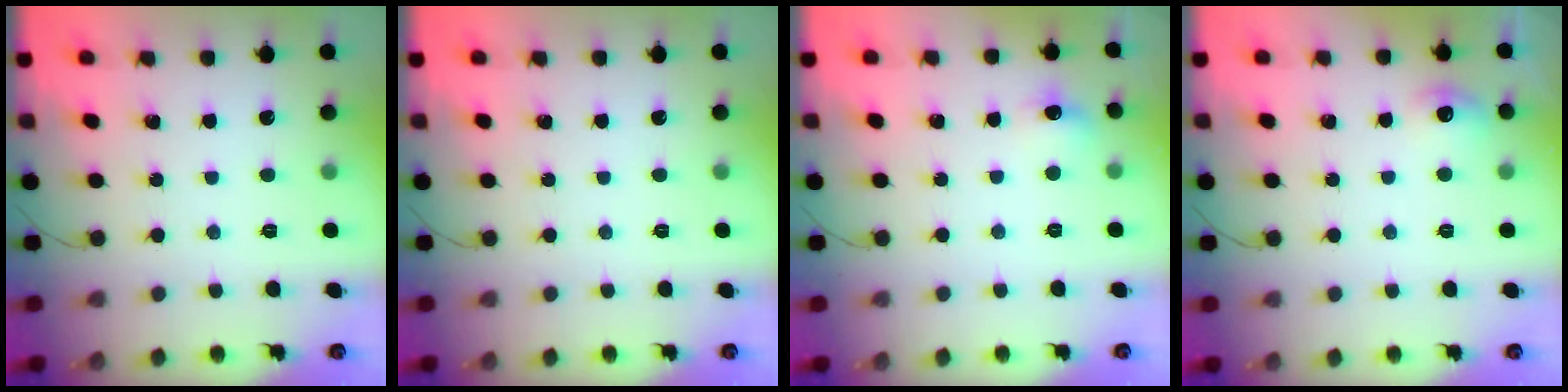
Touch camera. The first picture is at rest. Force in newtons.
{"total": 0.0}
{"total": 6.3, "press": 6.1, "slide": 1.9}
{"total": 6.9, "press": 6.8, "slide": 1.3}